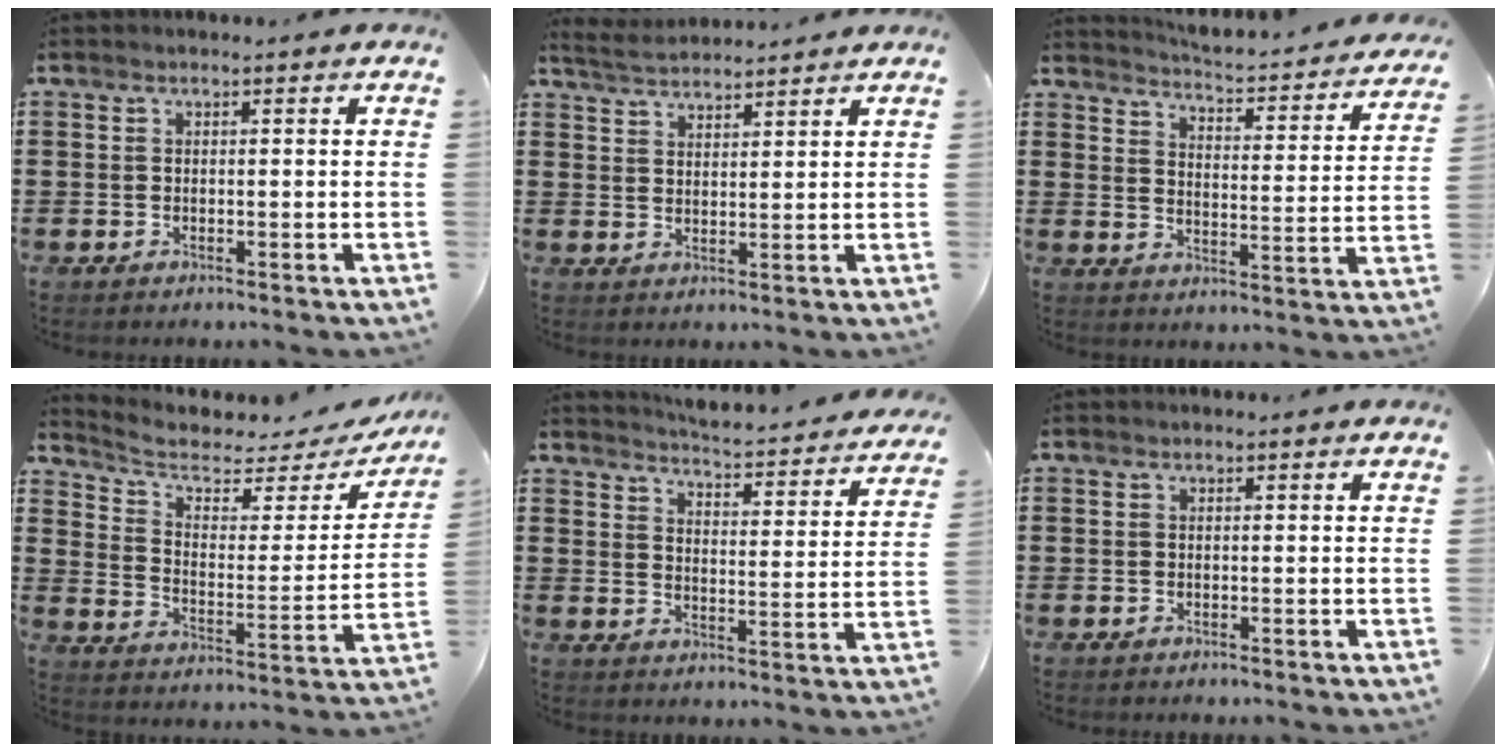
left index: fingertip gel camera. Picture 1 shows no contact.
{"total": 3.3, "force": [3.3, 0.1, 0.3], "torque": [-0.019, -0.010, 0.061]}
{"total": 3.0, "force": [2.9, -0.3, 0.6], "torque": [-0.024, -0.036, 0.038]}
{"total": 4.8, "force": [3.6, 2.0, 2.4], "torque": [-0.071, -0.021, 0.055]}
{"total": 3.8, "force": [3.7, -0.4, 0.5], "torque": [-0.026, -0.041, 0.054]}
{"total": 0.0}